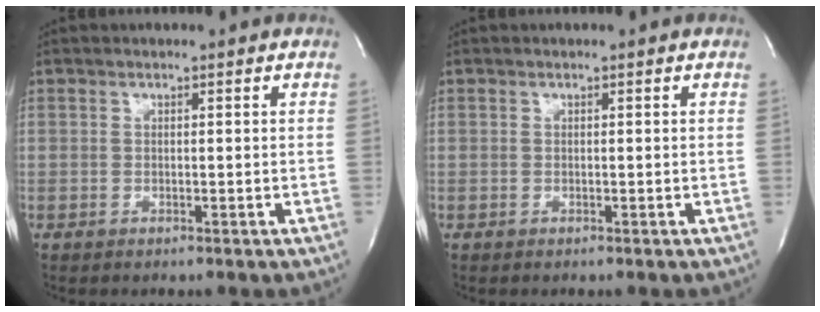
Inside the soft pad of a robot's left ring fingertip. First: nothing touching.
{"total": 0.0}